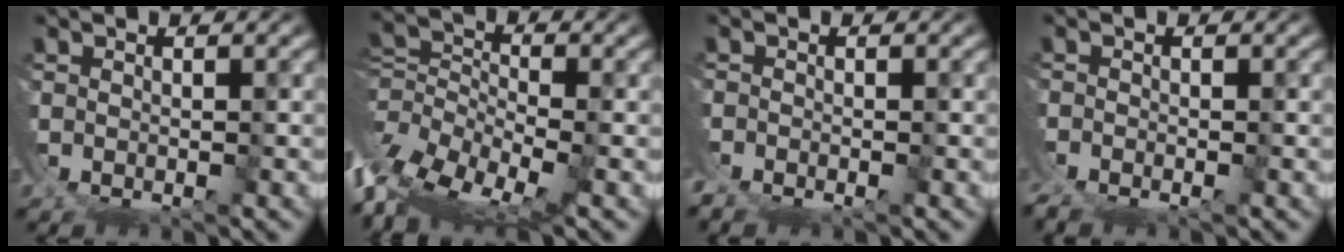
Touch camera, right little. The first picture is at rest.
{"total": 10.0, "force": [-3.6, 6.7, 6.5], "torque": [-0.151, -0.060, -0.049]}
{"total": 1.7, "force": [-1.6, 0.6, 0.0], "torque": [-0.010, -0.012, -0.030]}
{"total": 1.8, "force": [-1.8, 0.4, 0.0], "torque": [-0.004, -0.012, -0.033]}